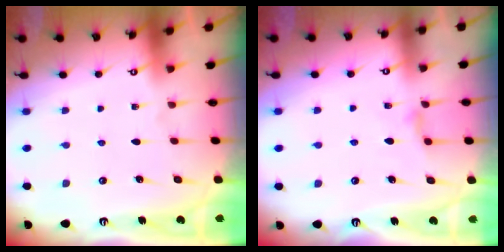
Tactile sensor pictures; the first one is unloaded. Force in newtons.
{"total": 3.4, "press": 3.3, "slide": 0.6}